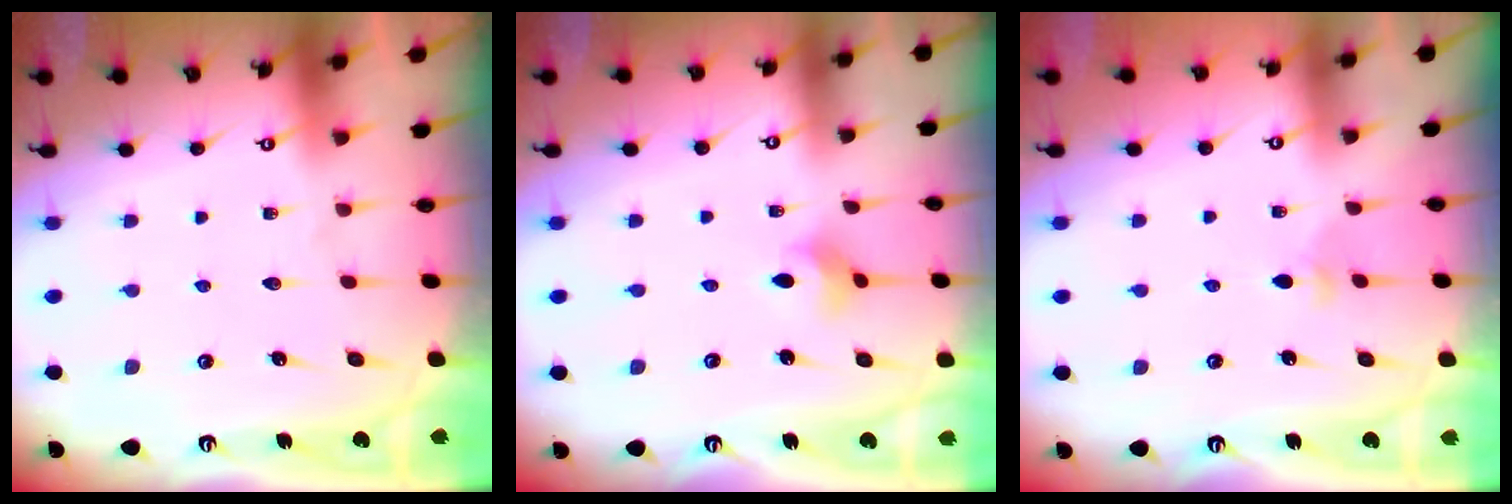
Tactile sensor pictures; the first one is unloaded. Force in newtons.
{"total": 3.0, "press": 2.9, "slide": 0.7}
{"total": 3.2, "press": 3.1, "slide": 0.7}